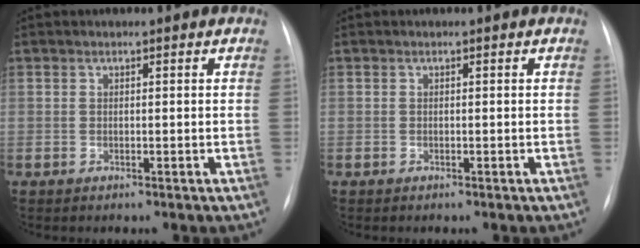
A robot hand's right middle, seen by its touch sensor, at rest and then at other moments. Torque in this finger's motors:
{"motor_torque": [0.30, -0.31, -0.13, -0.16]}